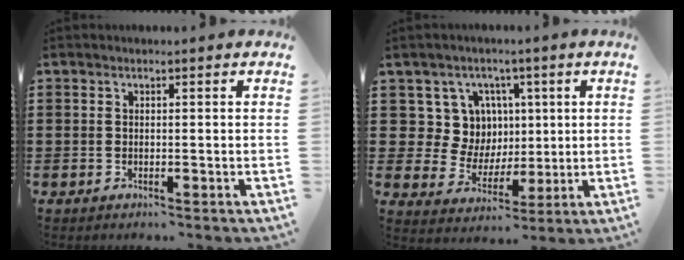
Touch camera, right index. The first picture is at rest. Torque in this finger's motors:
{"motor_torque": [-0.14, 0.16, 0.01, 0.01]}